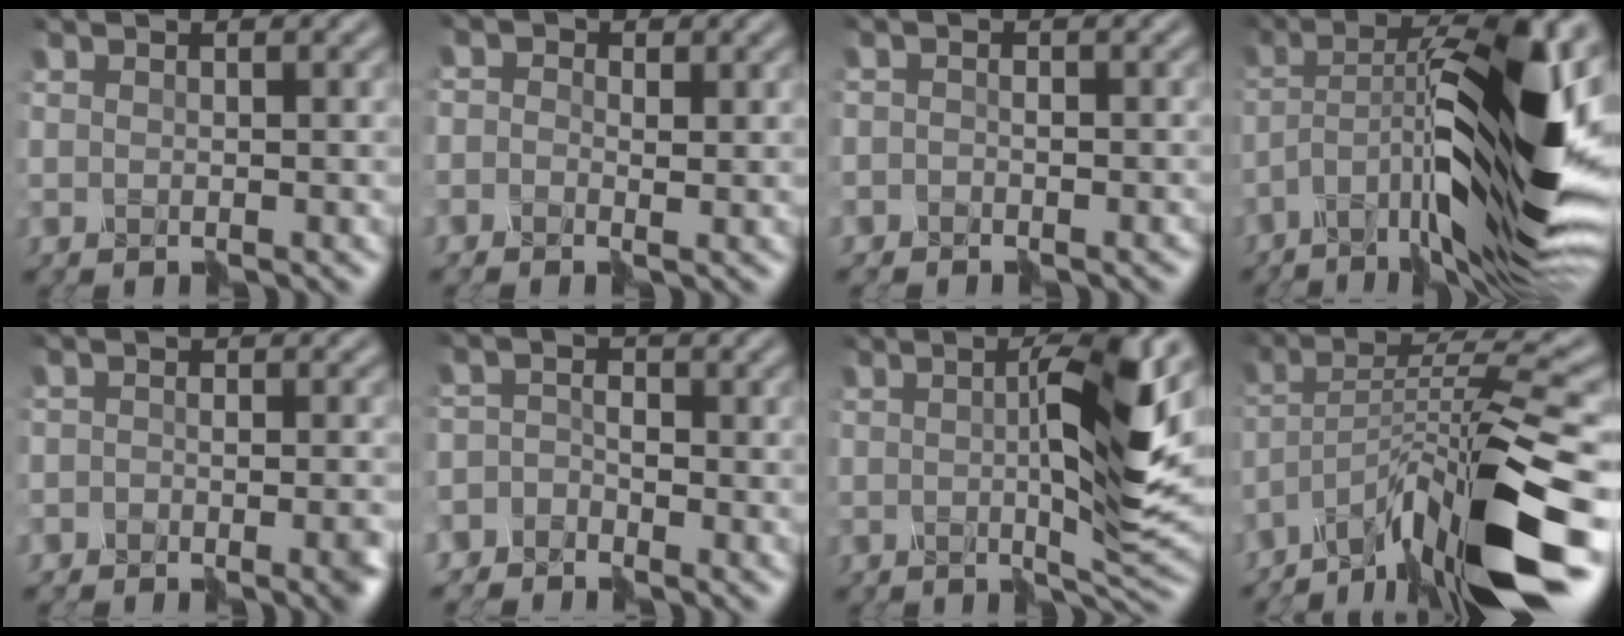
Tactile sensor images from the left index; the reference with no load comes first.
{"total": 1.7, "force": [-0.3, 1.6, 0.2], "torque": [-0.006, 0.011, -0.015]}
{"total": 2.4, "force": [-2.1, 1.0, -0.6], "torque": [0.020, 0.014, -0.031]}
{"total": 15.1, "force": [-4.4, 4.2, 13.8], "torque": [-0.235, 0.025, -0.075]}
{"total": 3.2, "force": [-2.7, 1.3, 1.3], "torque": [-0.007, 0.001, -0.039]}
{"total": 2.8, "force": [-2.5, 1.1, -0.9], "torque": [0.025, 0.009, -0.047]}
{"total": 9.0, "force": [0.4, 1.7, 8.8], "torque": [-0.144, 0.004, 0.009]}
{"total": 13.1, "force": [-8.4, 2.9, 9.7], "torque": [-0.174, 0.023, -0.149]}